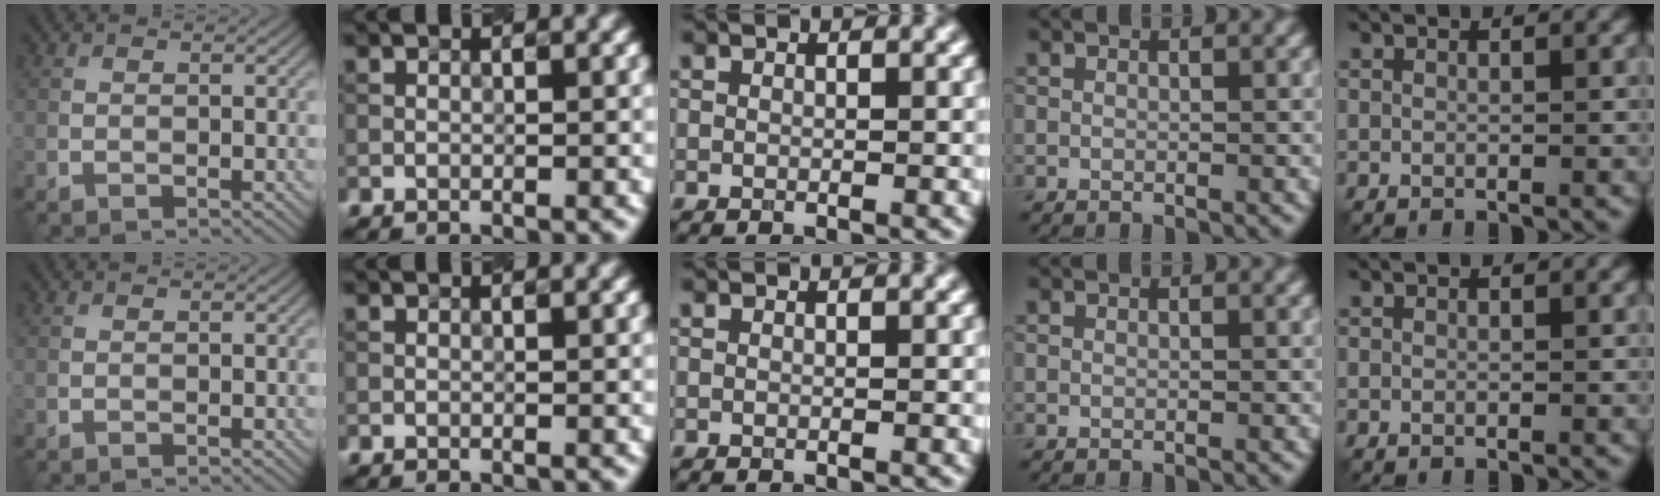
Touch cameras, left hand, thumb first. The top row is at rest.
{}